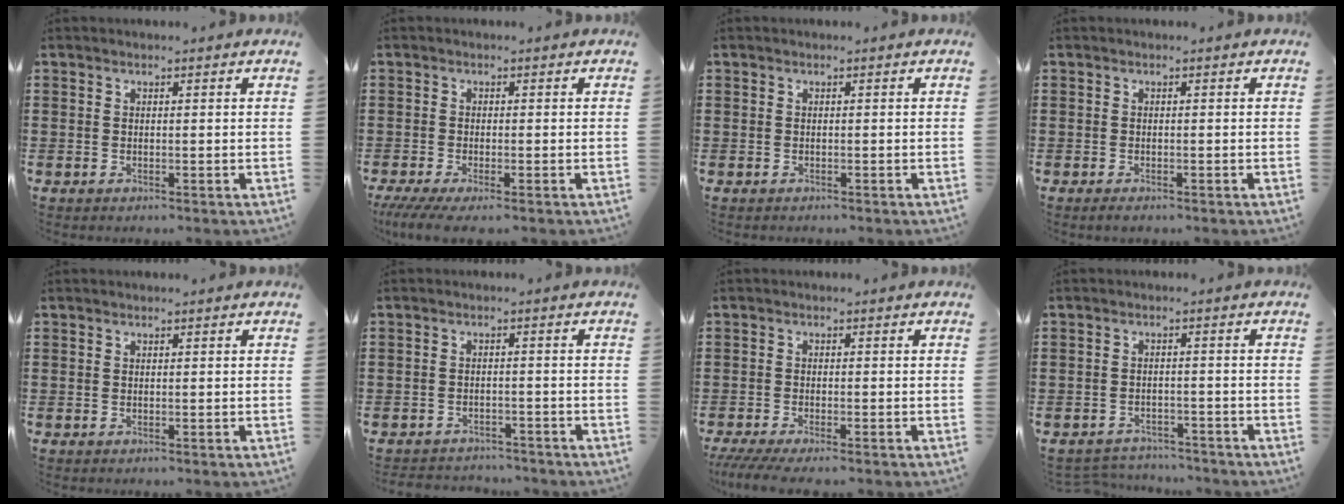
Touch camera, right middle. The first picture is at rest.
{"total": 2.0, "force": [-1.7, 0.0, 1.1], "torque": [-0.035, -0.011, -0.037]}
{"total": 0.6, "force": [-0.4, 0.4, -0.1], "torque": [0.000, 0.002, -0.010]}
{"total": 0.7, "force": [-0.6, 0.1, 0.3], "torque": [-0.008, -0.007, -0.010]}
{"total": 0.0}
{"total": 2.5, "force": [-2.4, 0.4, -0.2], "torque": [-0.006, -0.003, -0.053]}
{"total": 2.7, "force": [-2.4, 0.0, 1.2], "torque": [-0.035, -0.010, -0.052]}
{"total": 2.8, "force": [-2.8, 0.4, -0.1], "torque": [-0.008, -0.003, -0.060]}